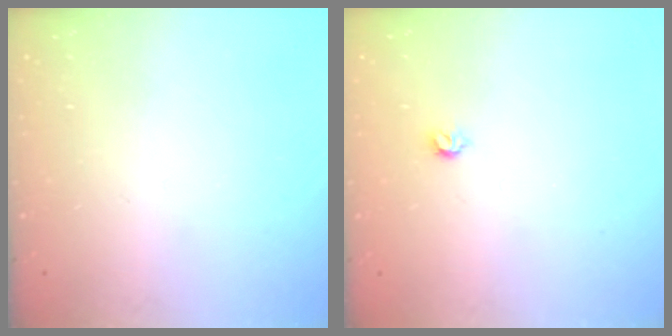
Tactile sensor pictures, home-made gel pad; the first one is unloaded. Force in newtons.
{"total": 3.9, "press": 3.8, "slide": 0.7}